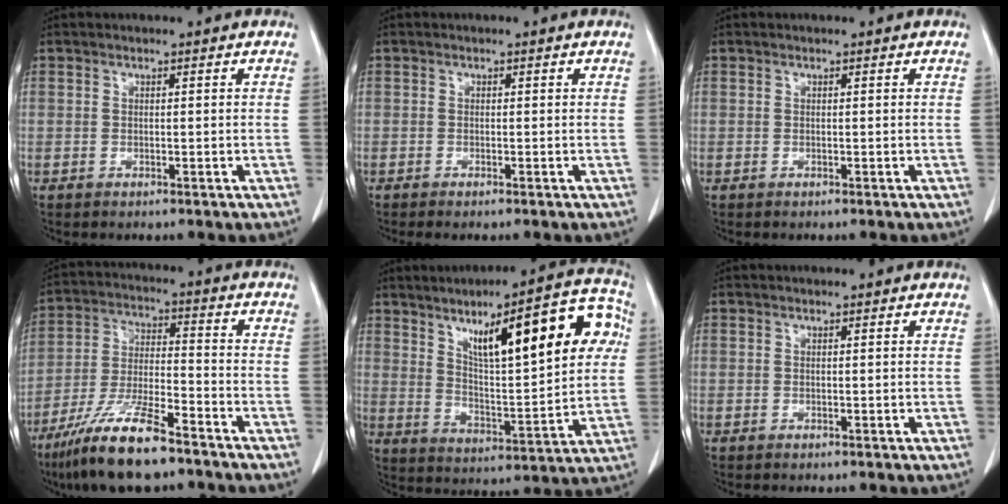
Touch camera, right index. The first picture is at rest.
{"total": 0.8, "force": [-0.5, 0.0, 0.6], "torque": [-0.011, -0.002, -0.010]}
{"total": 0.0}
{"total": 13.5, "force": [-9.7, 2.3, 9.0], "torque": [-0.178, -0.023, -0.177]}
{"total": 20.1, "force": [7.2, 4.2, 18.3], "torque": [-0.256, 0.029, 0.108]}
{"total": 0.0}